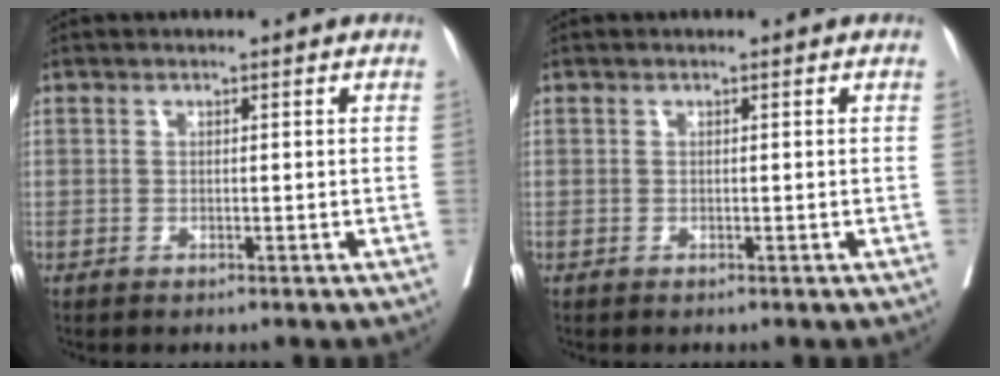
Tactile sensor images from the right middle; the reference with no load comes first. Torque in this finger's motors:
{"motor_torque": [0.00, 0.00, 0.00, 0.00]}